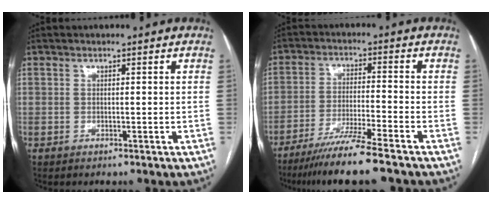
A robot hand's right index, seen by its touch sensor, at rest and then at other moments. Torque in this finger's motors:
{"motor_torque": [0.80, -0.73, 0.45, 0.15]}